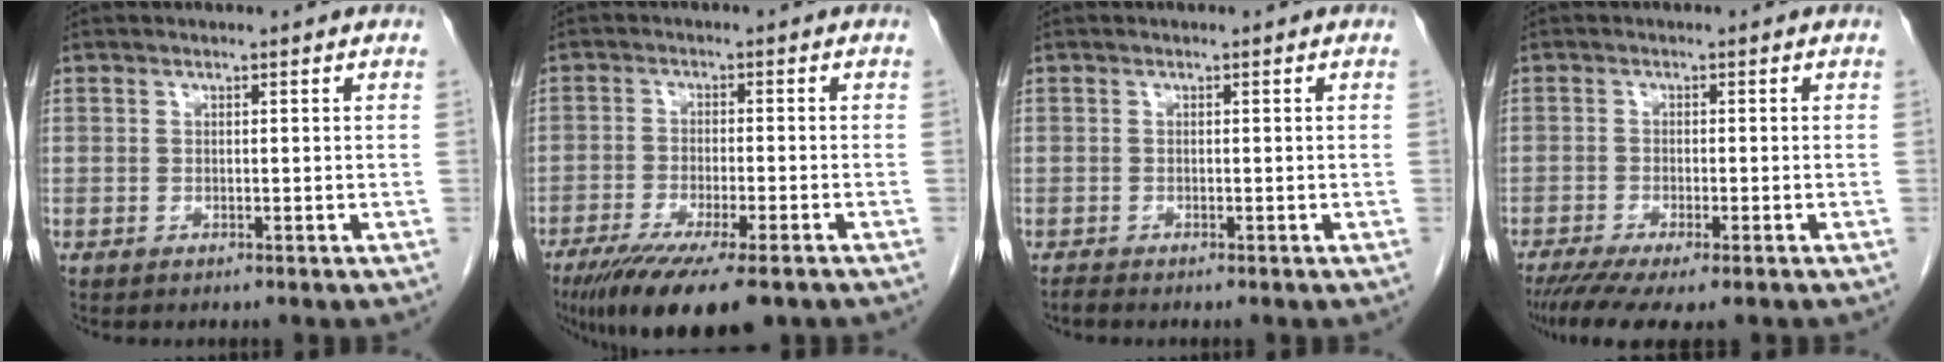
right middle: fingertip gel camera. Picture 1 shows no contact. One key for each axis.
{"total": 14.3, "fx": -10.4, "fy": 2.3, "fz": 9.5, "tx": -0.146, "ty": -0.033, "tz": -0.161}
{"total": 0.5, "fx": -0.5, "fy": -0.1, "fz": 0.1, "tx": -0.006, "ty": -0.001, "tz": -0.012}
{"total": 8.5, "fx": -6.4, "fy": 1.2, "fz": 5.4, "tx": -0.084, "ty": -0.021, "tz": -0.101}